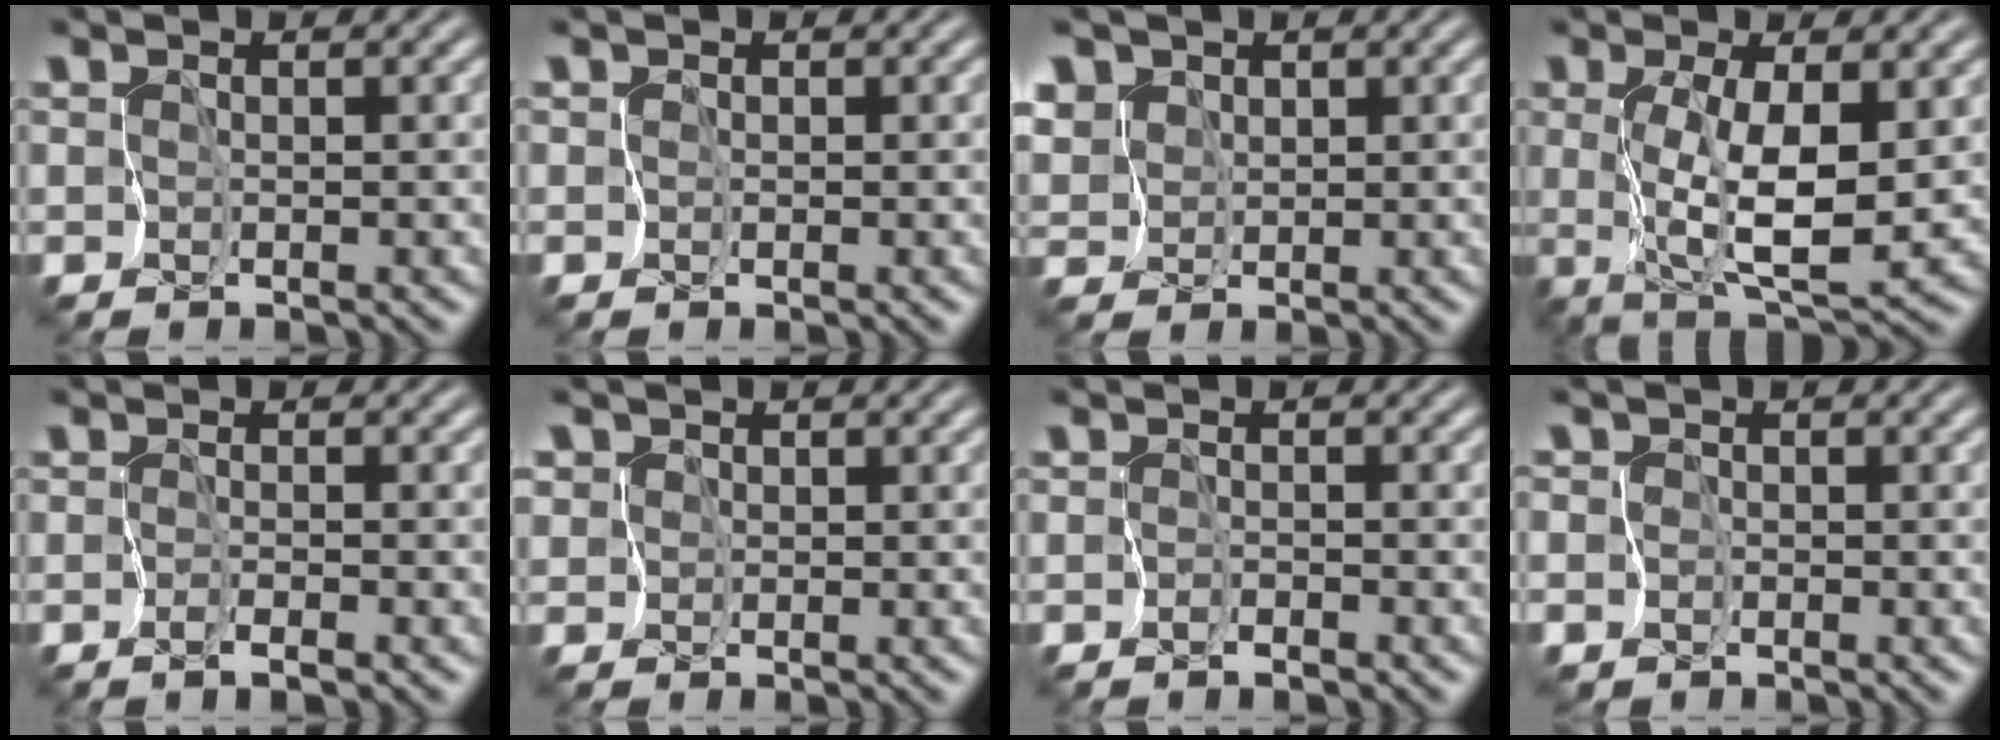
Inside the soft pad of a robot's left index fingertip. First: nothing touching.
{"total": 0.0}
{"total": 4.1, "force": [2.0, 3.4, 1.1], "torque": [-0.057, 0.011, 0.038]}
{"total": 6.0, "force": [0.5, 2.0, 5.6], "torque": [-0.110, -0.013, 0.016]}
{"total": 0.9, "force": [-0.8, 0.0, 0.5], "torque": [-0.010, -0.001, -0.018]}
{"total": 2.4, "force": [0.9, 2.2, 0.5], "torque": [-0.007, 0.013, 0.008]}
{"total": 0.8, "force": [-0.8, 0.2, -0.1], "torque": [0.004, -0.003, -0.019]}
{"total": 1.9, "force": [-0.5, 1.8, 0.1], "torque": [0.012, 0.009, -0.027]}